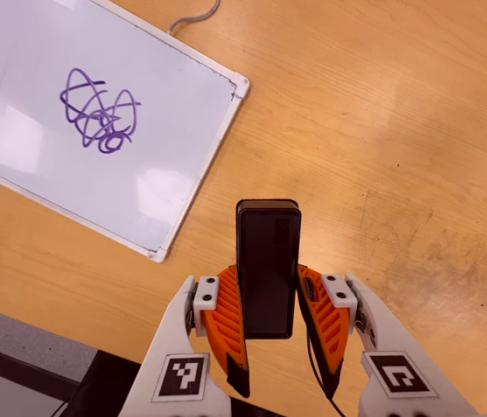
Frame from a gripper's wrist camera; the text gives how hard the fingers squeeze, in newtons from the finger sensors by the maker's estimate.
{"total": 4.1, "left": 2.5, "right": 5.6}